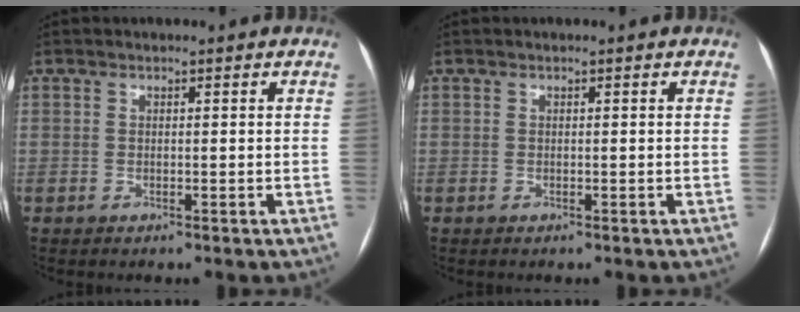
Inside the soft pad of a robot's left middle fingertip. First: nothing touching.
{"total": 0.0}